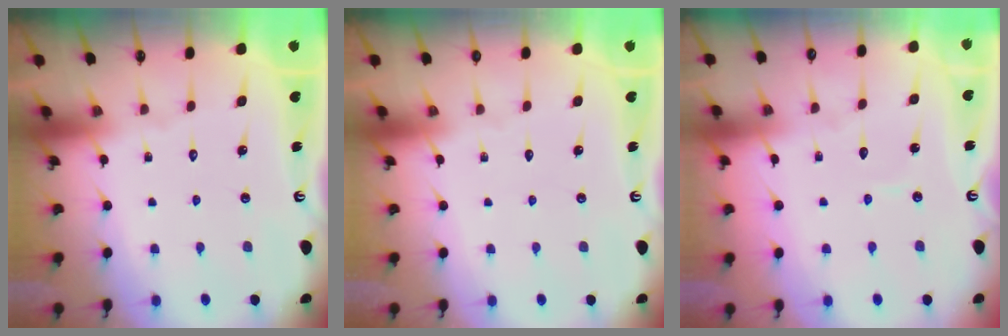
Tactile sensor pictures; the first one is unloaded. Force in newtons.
{"total": 0.0}
{"total": 3.8, "press": 3.8, "slide": 0.3}